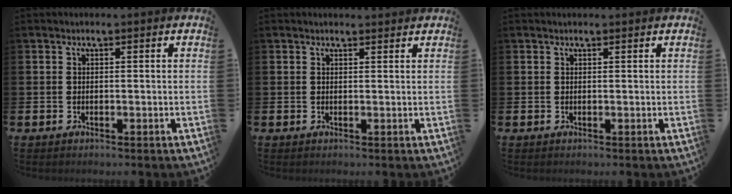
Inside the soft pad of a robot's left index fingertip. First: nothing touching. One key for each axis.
{"total": 0.8, "fx": 0.8, "fy": 0.1, "fz": 0.1, "tx": 0.008, "ty": -0.002, "tz": 0.012}
{"total": 0.0}